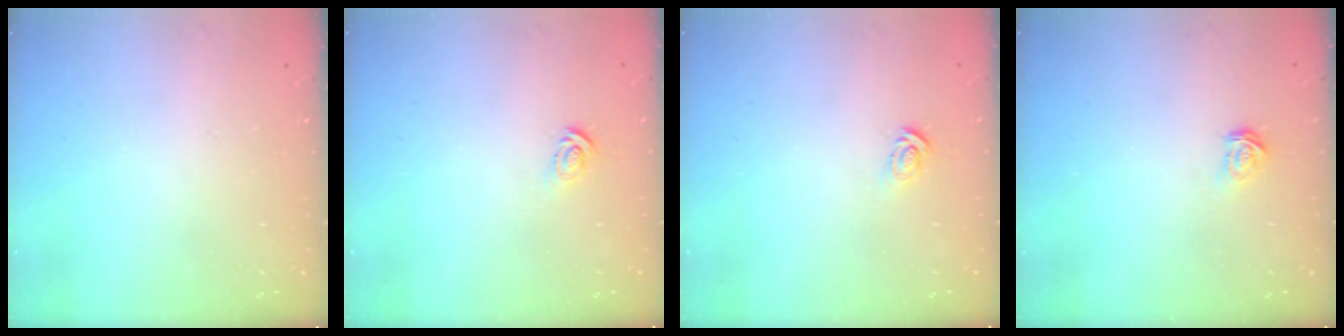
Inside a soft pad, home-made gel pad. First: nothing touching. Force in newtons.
{"total": 2.9, "press": 2.9, "slide": 0.2}
{"total": 2.9, "press": 2.9, "slide": 0.2}
{"total": 2.1, "press": 2.1, "slide": 0.2}